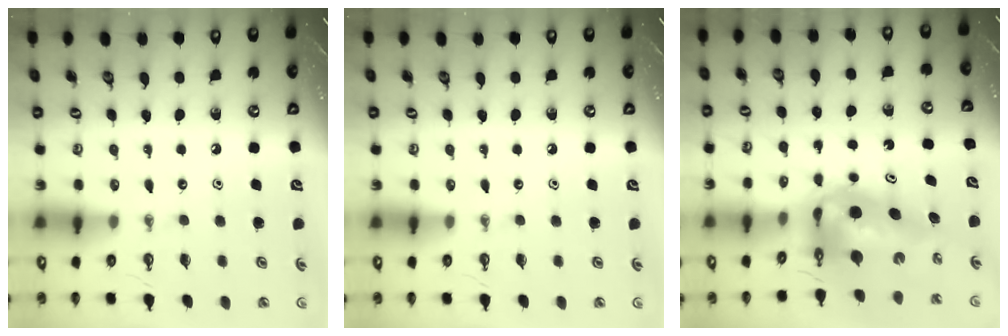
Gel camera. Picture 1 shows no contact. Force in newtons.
{"total": 0.0}
{"total": 9.3, "press": 8.3, "slide": 4.1}